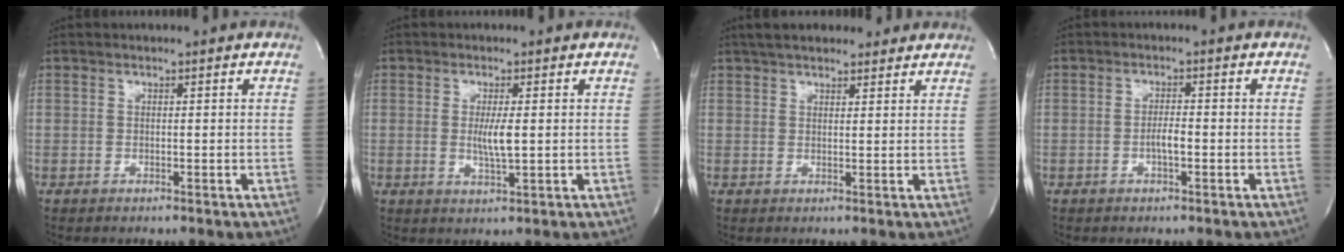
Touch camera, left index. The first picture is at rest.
{"total": 3.5, "force": [0.1, 0.4, 3.5], "torque": [-0.068, -0.006, 0.004]}
{"total": 10.1, "force": [8.4, 3.2, 4.6], "torque": [-0.059, 0.029, 0.119]}
{"total": 2.1, "force": [-0.8, 0.4, 2.0], "torque": [-0.034, 0.001, -0.014]}